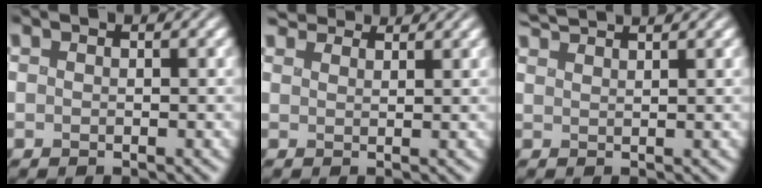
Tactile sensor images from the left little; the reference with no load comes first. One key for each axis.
{"total": 5.3, "fx": 4.7, "fy": 1.8, "fz": 1.8, "tx": -0.044, "ty": 0.014, "tz": 0.063}
{"total": 2.9, "fx": 2.8, "fy": 0.1, "fz": 0.8, "tx": -0.007, "ty": 0.012, "tz": 0.044}